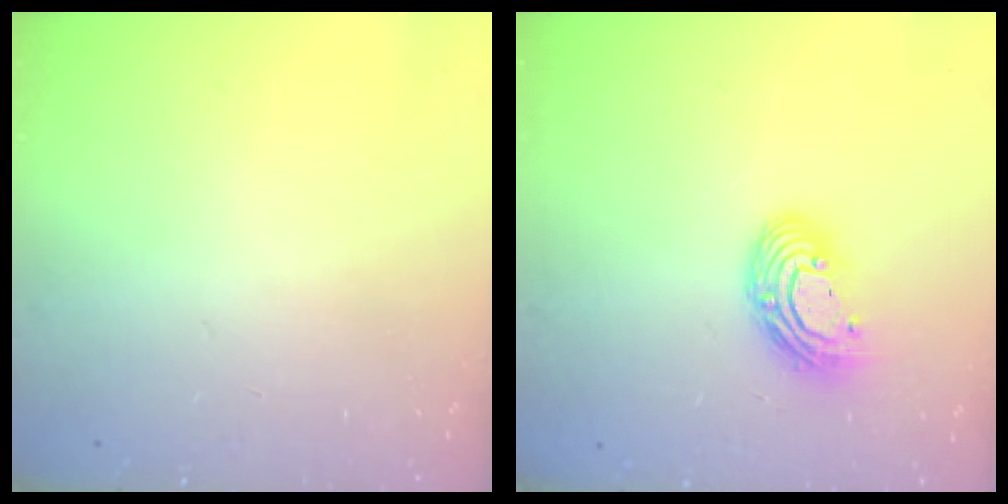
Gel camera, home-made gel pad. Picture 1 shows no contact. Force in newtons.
{"total": 11.4, "press": 11.4, "slide": 0.8}